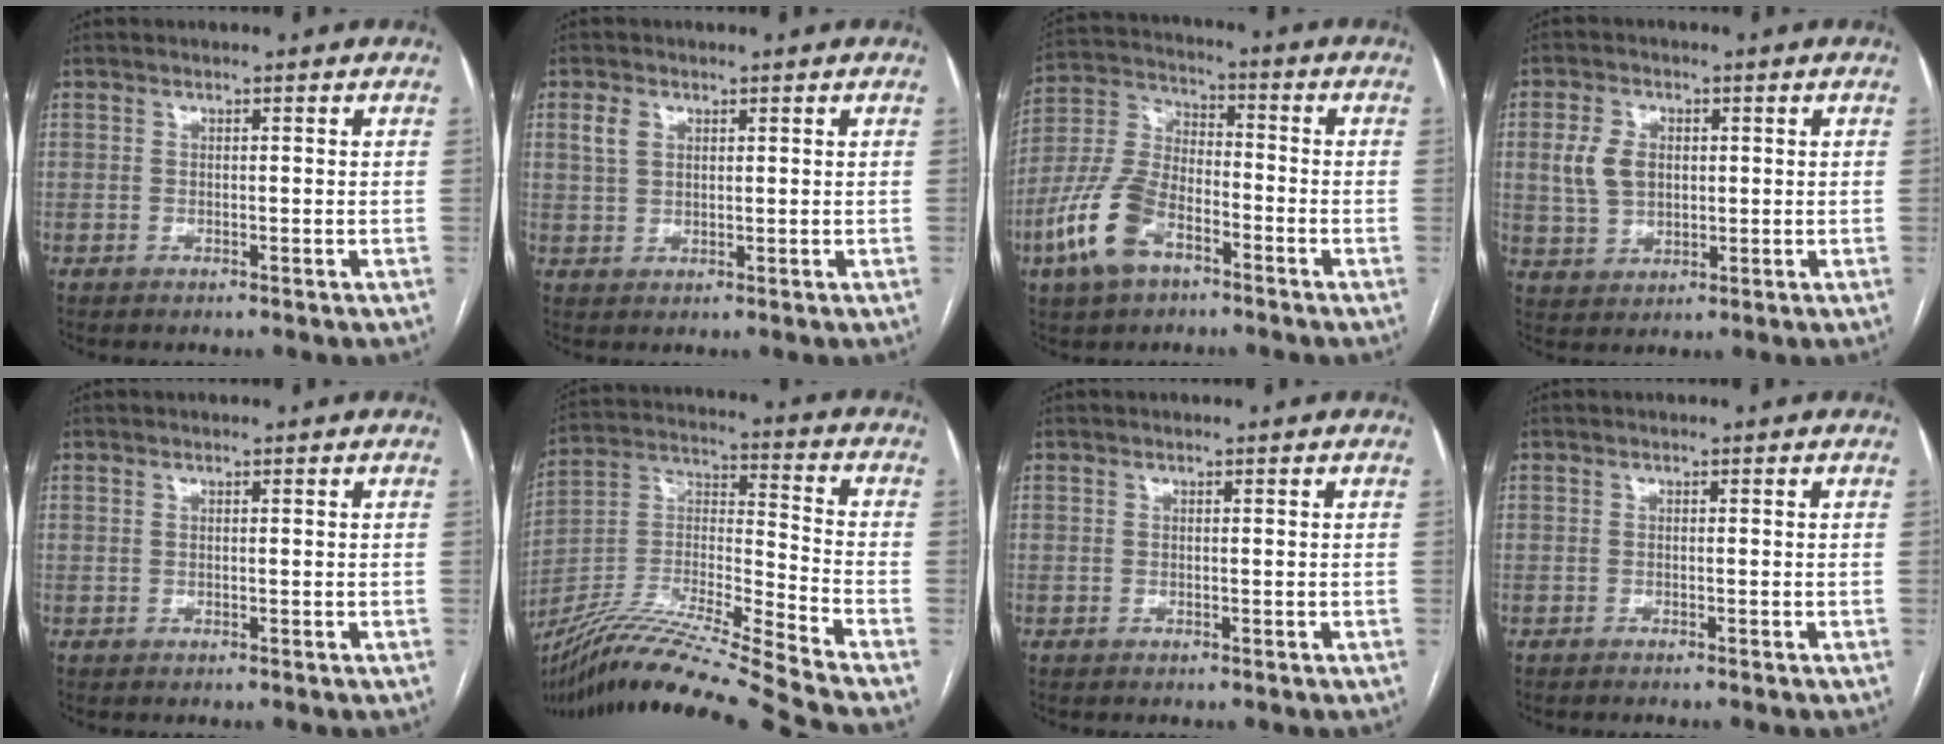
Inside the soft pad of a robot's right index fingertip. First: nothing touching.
{"total": 2.8, "force": [1.3, 1.9, 1.6], "torque": [-0.041, 0.012, 0.031]}
{"total": 12.1, "force": [-6.2, 5.9, 8.6], "torque": [-0.207, 0.007, -0.120]}
{"total": 6.3, "force": [1.1, 4.5, 4.2], "torque": [-0.098, 0.016, 0.029]}
{"total": 0.0}
{"total": 22.9, "force": [-20.0, -2.8, 10.8], "torque": [-0.226, -0.025, -0.359]}
{"total": 0.0}
{"total": 1.6, "force": [-1.5, -0.2, 0.7], "torque": [-0.006, 0.000, -0.019]}